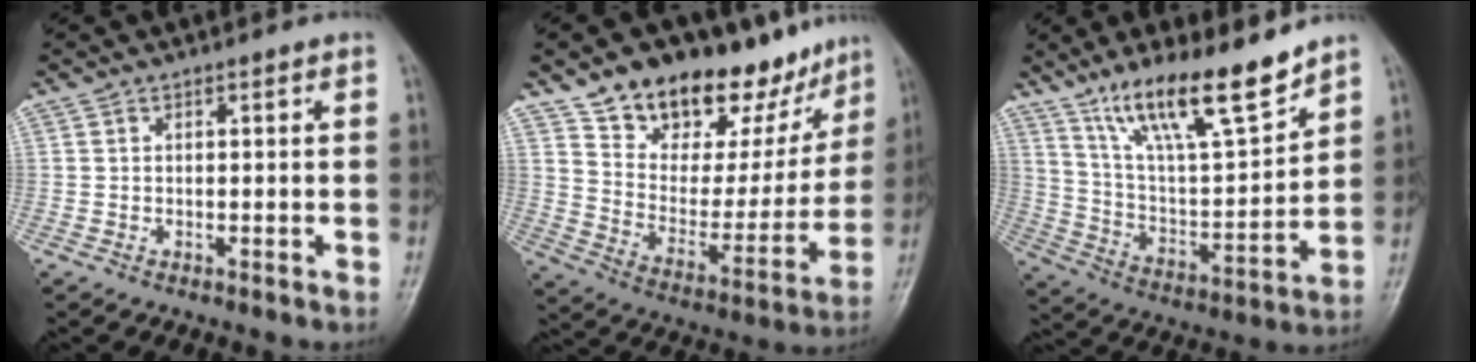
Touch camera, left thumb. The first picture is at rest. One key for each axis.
{"total": 21.9, "fx": 16.0, "fy": 10.8, "fz": 10.2, "tx": -0.094, "ty": -0.077, "tz": 0.257}
{"total": 16.7, "fx": 12.3, "fy": 3.4, "fz": 10.8, "tx": -0.166, "ty": -0.069, "tz": 0.230}